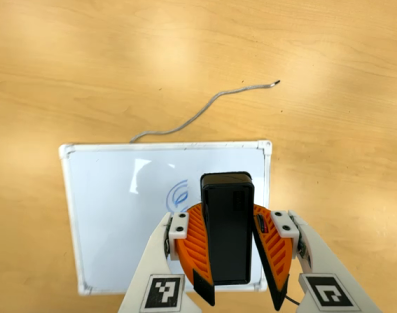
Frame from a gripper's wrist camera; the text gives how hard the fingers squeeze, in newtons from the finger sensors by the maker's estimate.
{"total": 10.1, "left": 10.0, "right": 10.1}